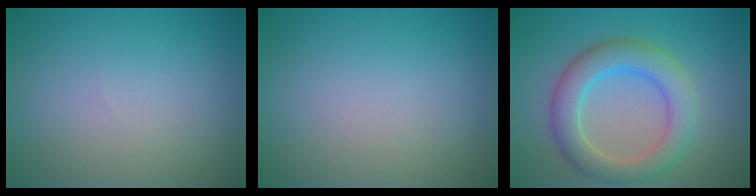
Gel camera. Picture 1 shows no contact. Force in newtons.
{"total": 0.0}
{"total": 5.5, "press": 5.5, "slide": 0.3}